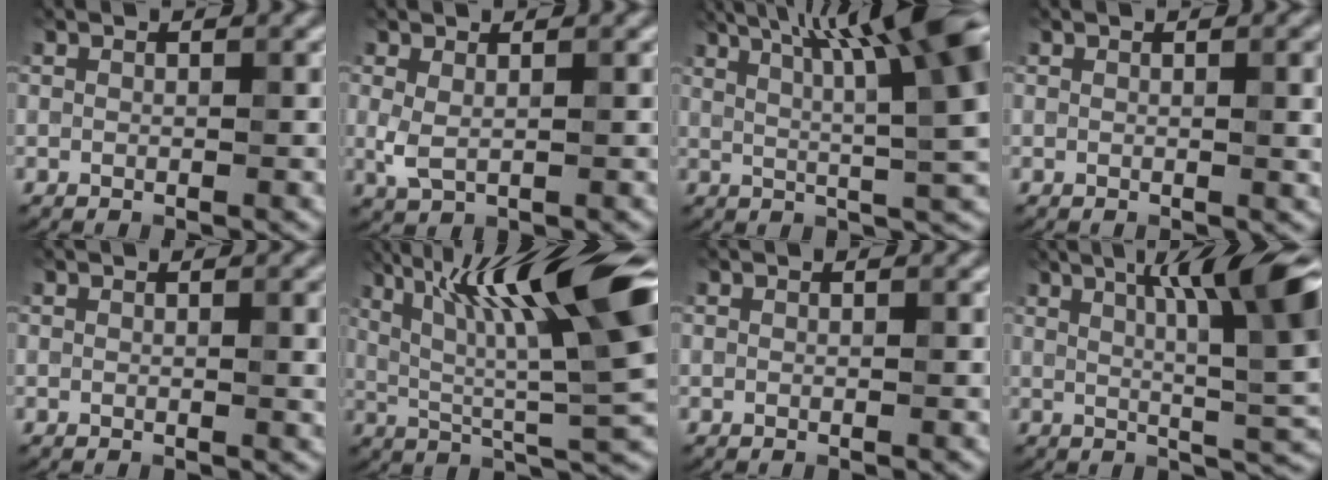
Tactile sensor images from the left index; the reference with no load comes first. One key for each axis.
{"total": 1.8, "fx": 0.4, "fy": 0.9, "fz": 1.5, "tx": -0.037, "ty": -0.002, "tz": 0.011}
{"total": 11.6, "fx": 4.8, "fy": 1.9, "fz": 10.4, "tx": -0.138, "ty": 0.023, "tz": 0.076}
{"total": 2.8, "fx": 0.5, "fy": 0.9, "fz": 2.6, "tx": -0.025, "ty": 0.004, "tz": 0.005}
{"total": 2.1, "fx": 0.4, "fy": 0.6, "fz": 2.0, "tx": -0.018, "ty": 0.003, "tz": 0.002}
{"total": 13.7, "fx": 5.1, "fy": 2.2, "fz": 12.5, "tx": -0.210, "ty": 0.014, "tz": 0.090}
{"total": 0.0}
{"total": 11.1, "fx": 3.6, "fy": 1.9, "fz": 10.3, "tx": -0.137, "ty": 0.018, "tz": 0.056}